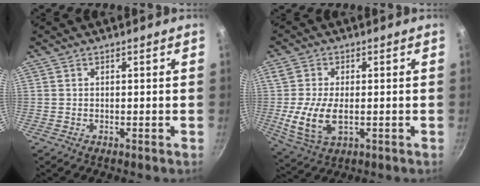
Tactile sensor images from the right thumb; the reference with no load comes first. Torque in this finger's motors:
{"motor_torque": [0.02, 0.22, 0.68, -0.69, 0.27]}